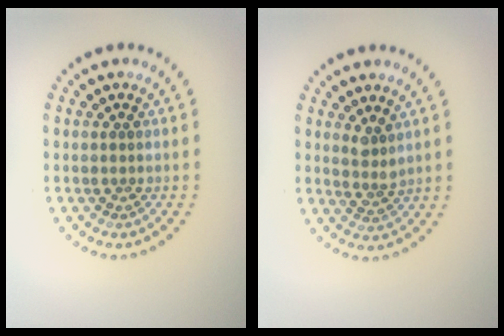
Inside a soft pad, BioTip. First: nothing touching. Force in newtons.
{"total": 1.7, "press": 1.2, "slide": 1.1}